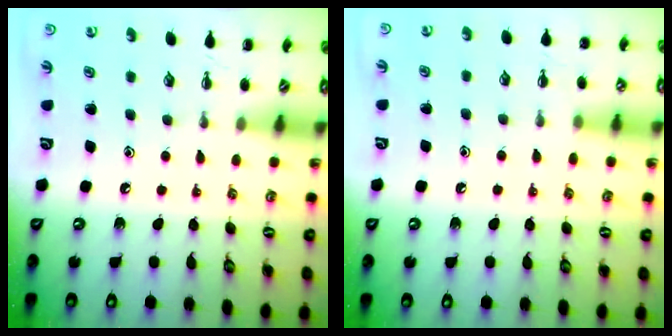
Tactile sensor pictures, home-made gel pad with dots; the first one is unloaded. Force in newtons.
{"total": 7.5, "press": 7.1, "slide": 2.3}